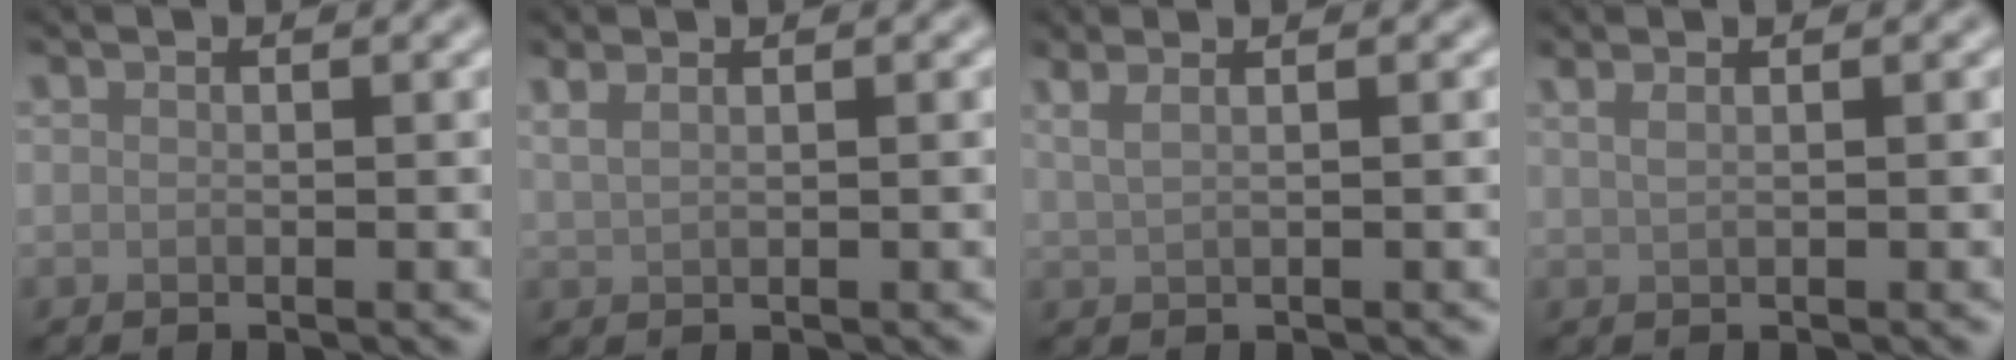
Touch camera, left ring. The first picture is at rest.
{"total": 1.8, "force": [1.3, 0.7, 1.1], "torque": [-0.019, 0.000, 0.019]}
{"total": 3.8, "force": [2.1, 1.8, 2.5], "torque": [-0.028, 0.017, 0.010]}
{"total": 2.1, "force": [1.2, 1.0, 1.4], "torque": [-0.017, -0.001, 0.006]}